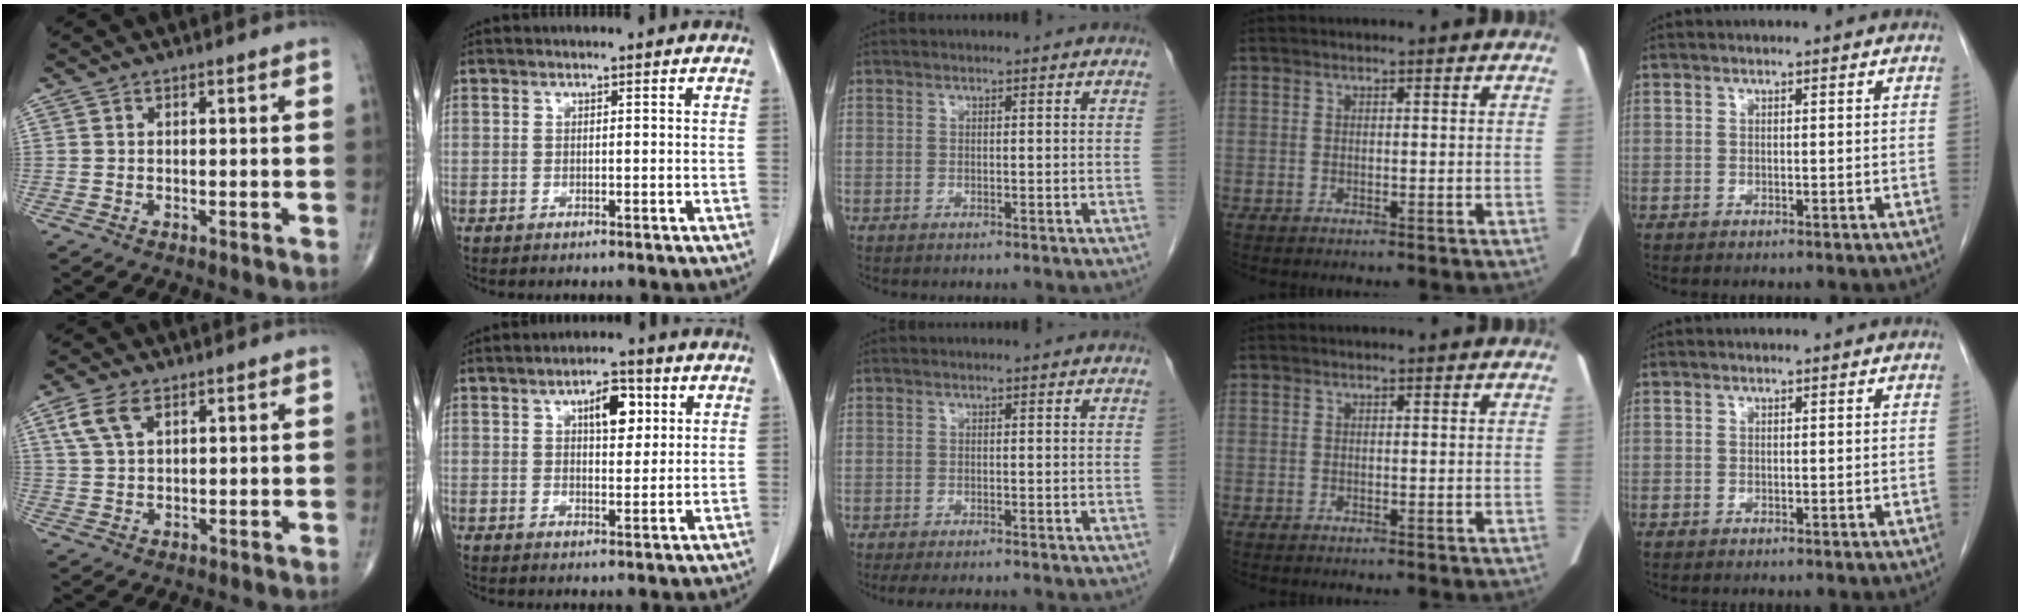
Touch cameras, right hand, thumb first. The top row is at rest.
{"thumb": {"total": 5.5, "force": [2.7, 2.8, 3.8], "torque": [-0.085, 0.003, 0.058]}, "index": {"total": 6.0, "force": [2.3, 2.5, 4.9], "torque": [-0.077, 0.007, 0.037]}, "middle": {"total": 4.9, "force": [-4.2, 0.9, 2.3], "torque": [-0.025, -0.010, -0.061]}}